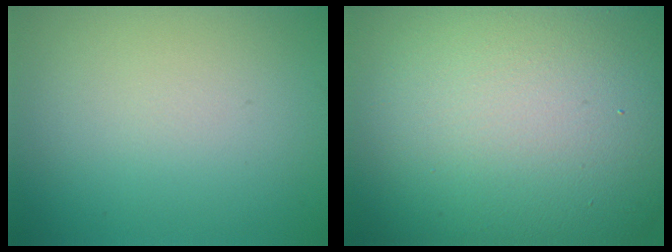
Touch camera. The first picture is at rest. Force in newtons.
{"total": 23.9, "press": 23.9, "slide": 1.7}